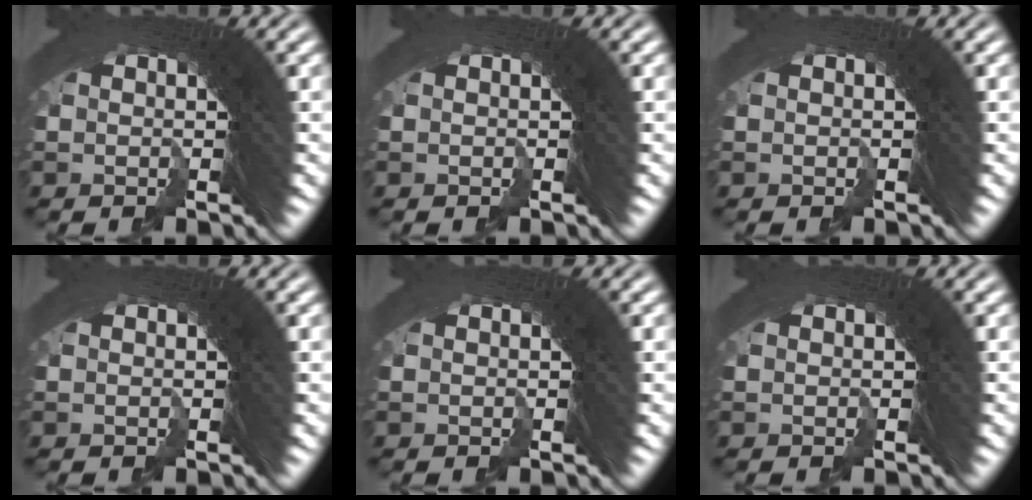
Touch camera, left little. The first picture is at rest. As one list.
[{"total": 0.0}, {"total": 0.0}, {"total": 0.0}, {"total": 0.0}, {"total": 0.0}]